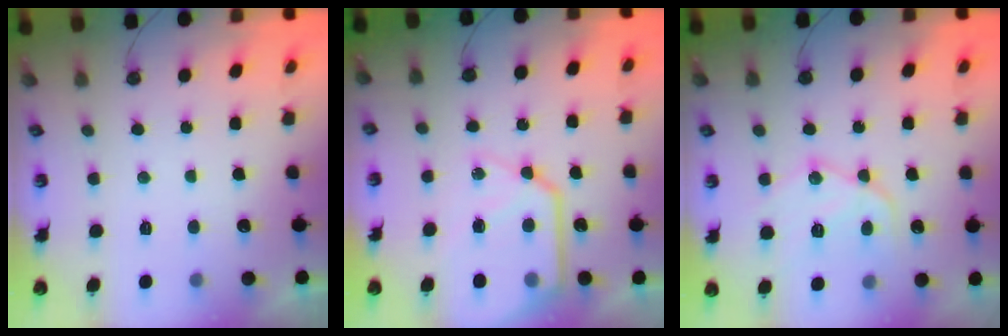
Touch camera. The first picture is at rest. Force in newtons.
{"total": 15.0, "press": 14.9, "slide": 1.3}
{"total": 13.9, "press": 13.9, "slide": 1.1}